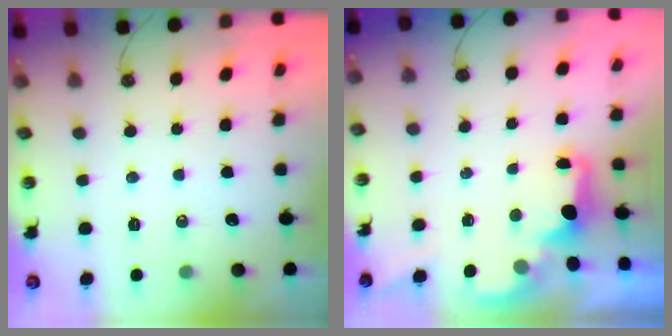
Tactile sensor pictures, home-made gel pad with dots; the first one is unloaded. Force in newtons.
{"total": 2.2, "press": 2.0, "slide": 0.8}